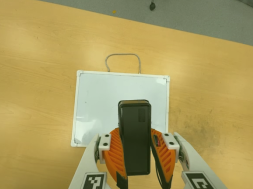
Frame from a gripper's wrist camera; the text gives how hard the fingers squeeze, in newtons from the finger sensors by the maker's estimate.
{"total": 8.0, "left": 7.3, "right": 8.7}